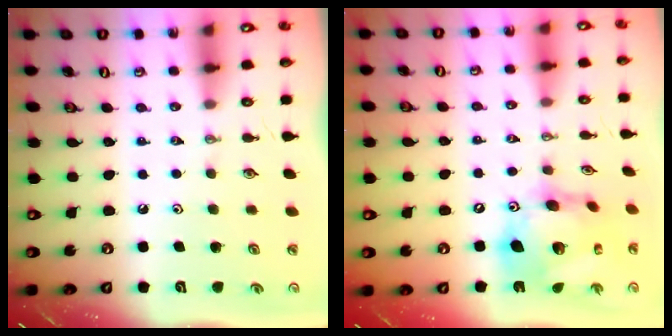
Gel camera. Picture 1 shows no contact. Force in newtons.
{"total": 18.8, "press": 18.6, "slide": 2.1}